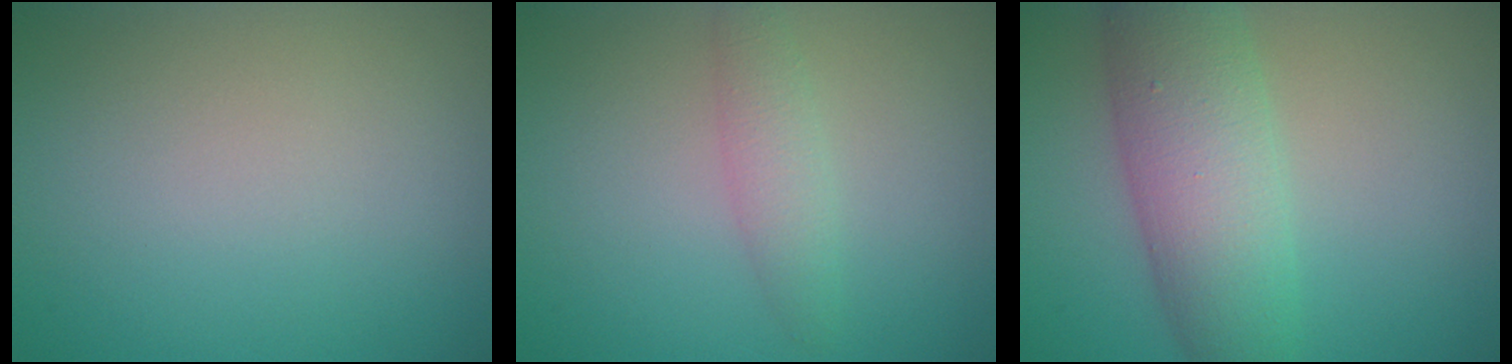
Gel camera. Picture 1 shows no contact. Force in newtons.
{"total": 2.0, "press": 2.0, "slide": 0.1}
{"total": 7.1, "press": 7.1, "slide": 0.1}